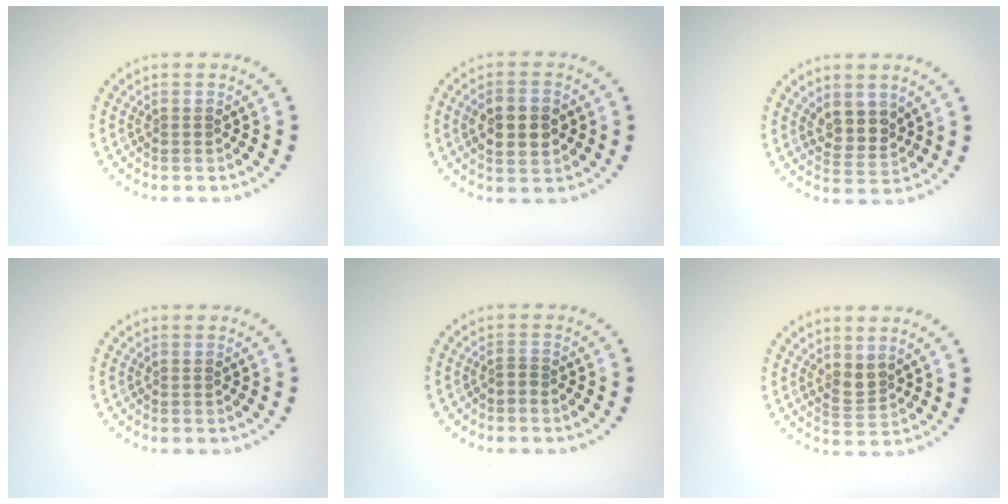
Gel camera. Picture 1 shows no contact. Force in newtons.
{"total": 4.6, "press": 4.6, "slide": 0.1}
{"total": 2.7, "press": 2.3, "slide": 1.5}
{"total": 0.0}
{"total": 0.6, "press": 0.4, "slide": 0.5}
{"total": 1.8, "press": 1.5, "slide": 1.0}